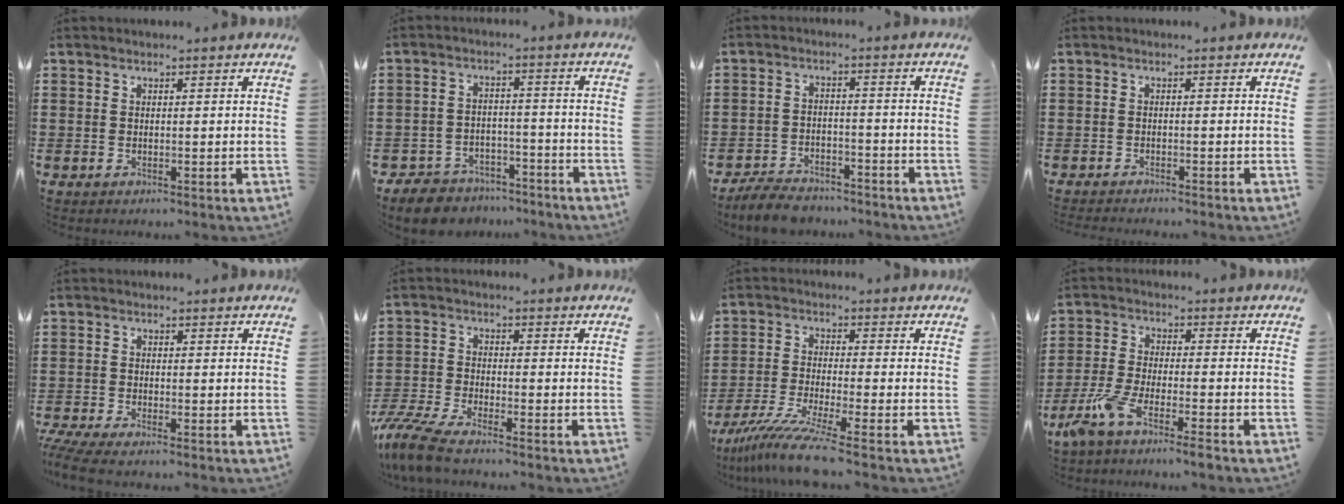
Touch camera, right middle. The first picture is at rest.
{"total": 6.7, "force": [-6.5, 1.6, 0.7], "torque": [-0.019, 0.016, -0.129]}
{"total": 5.8, "force": [-5.5, 1.0, 1.3], "torque": [-0.031, 0.007, -0.109]}
{"total": 1.1, "force": [-1.1, -0.2, 0.0], "torque": [-0.005, -0.002, -0.022]}
{"total": 2.7, "force": [-2.3, 0.0, 1.3], "torque": [-0.044, -0.014, -0.052]}
{"total": 6.4, "force": [-5.5, 0.7, 3.1], "torque": [-0.097, -0.019, -0.115]}
{"total": 7.4, "force": [-5.9, -0.1, 4.5], "torque": [-0.097, -0.019, -0.112]}
{"total": 6.4, "force": [-5.1, 0.2, 3.9], "torque": [-0.104, -0.019, -0.101]}